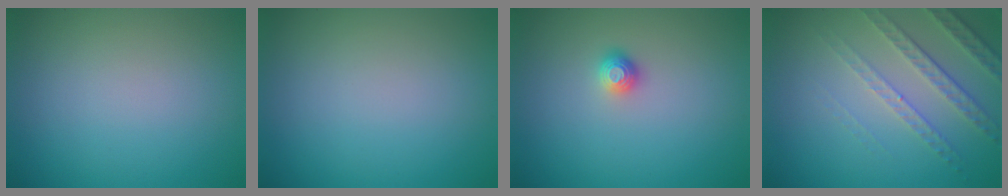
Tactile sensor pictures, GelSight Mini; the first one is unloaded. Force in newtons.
{"total": 0.0}
{"total": 1.1, "press": 1.1, "slide": 0.4}
{"total": 4.7, "press": 3.2, "slide": 3.4}